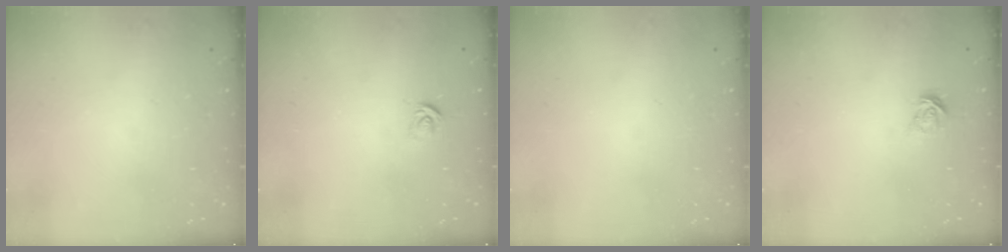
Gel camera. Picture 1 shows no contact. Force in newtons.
{"total": 2.6, "press": 2.6, "slide": 0.2}
{"total": 0.0}
{"total": 3.9, "press": 3.9, "slide": 0.1}